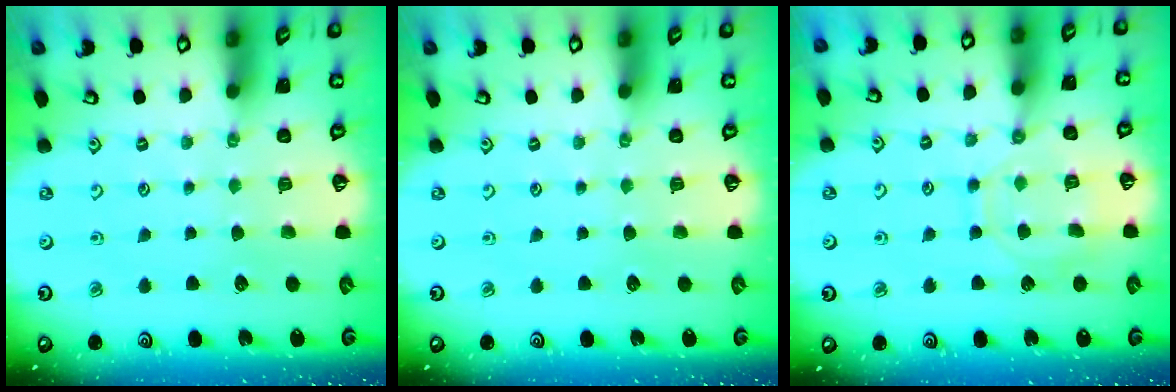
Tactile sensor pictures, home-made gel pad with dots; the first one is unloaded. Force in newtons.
{"total": 0.0}
{"total": 10.8, "press": 10.7, "slide": 1.0}